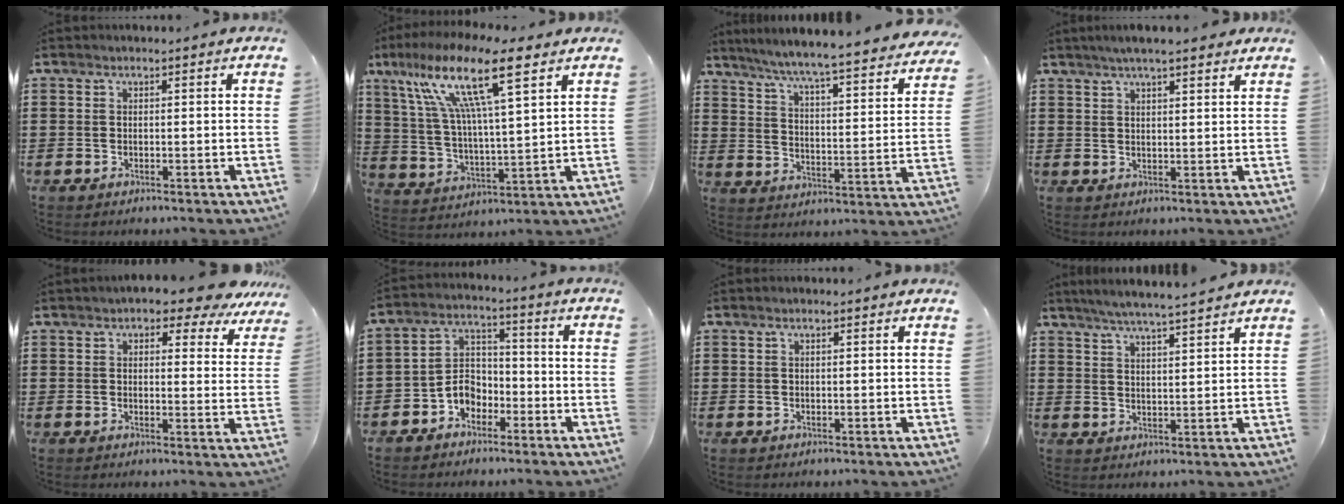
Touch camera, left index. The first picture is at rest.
{"total": 14.7, "force": [9.0, 2.3, 11.4], "torque": [-0.225, -0.027, 0.143]}
{"total": 5.3, "force": [4.8, -0.8, 2.0], "torque": [-0.064, -0.048, 0.073]}
{"total": 4.3, "force": [3.6, 0.5, 2.3], "torque": [-0.053, 0.003, 0.063]}
{"total": 5.3, "force": [4.7, 1.4, 2.1], "torque": [-0.044, -0.018, 0.079]}
{"total": 5.2, "force": [-3.4, 3.6, 1.6], "torque": [-0.043, 0.012, -0.071]}
{"total": 0.8, "force": [0.4, 0.0, 0.7], "torque": [-0.014, 0.001, 0.008]}
{"total": 4.5, "force": [4.2, -0.5, 1.6], "torque": [-0.045, -0.018, 0.072]}